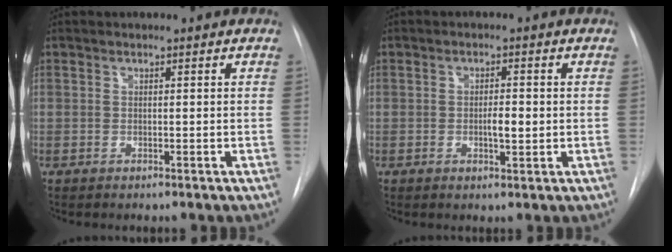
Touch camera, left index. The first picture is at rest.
{"total": 2.9, "force": [-1.4, 0.6, 2.5], "torque": [-0.042, -0.005, -0.018]}